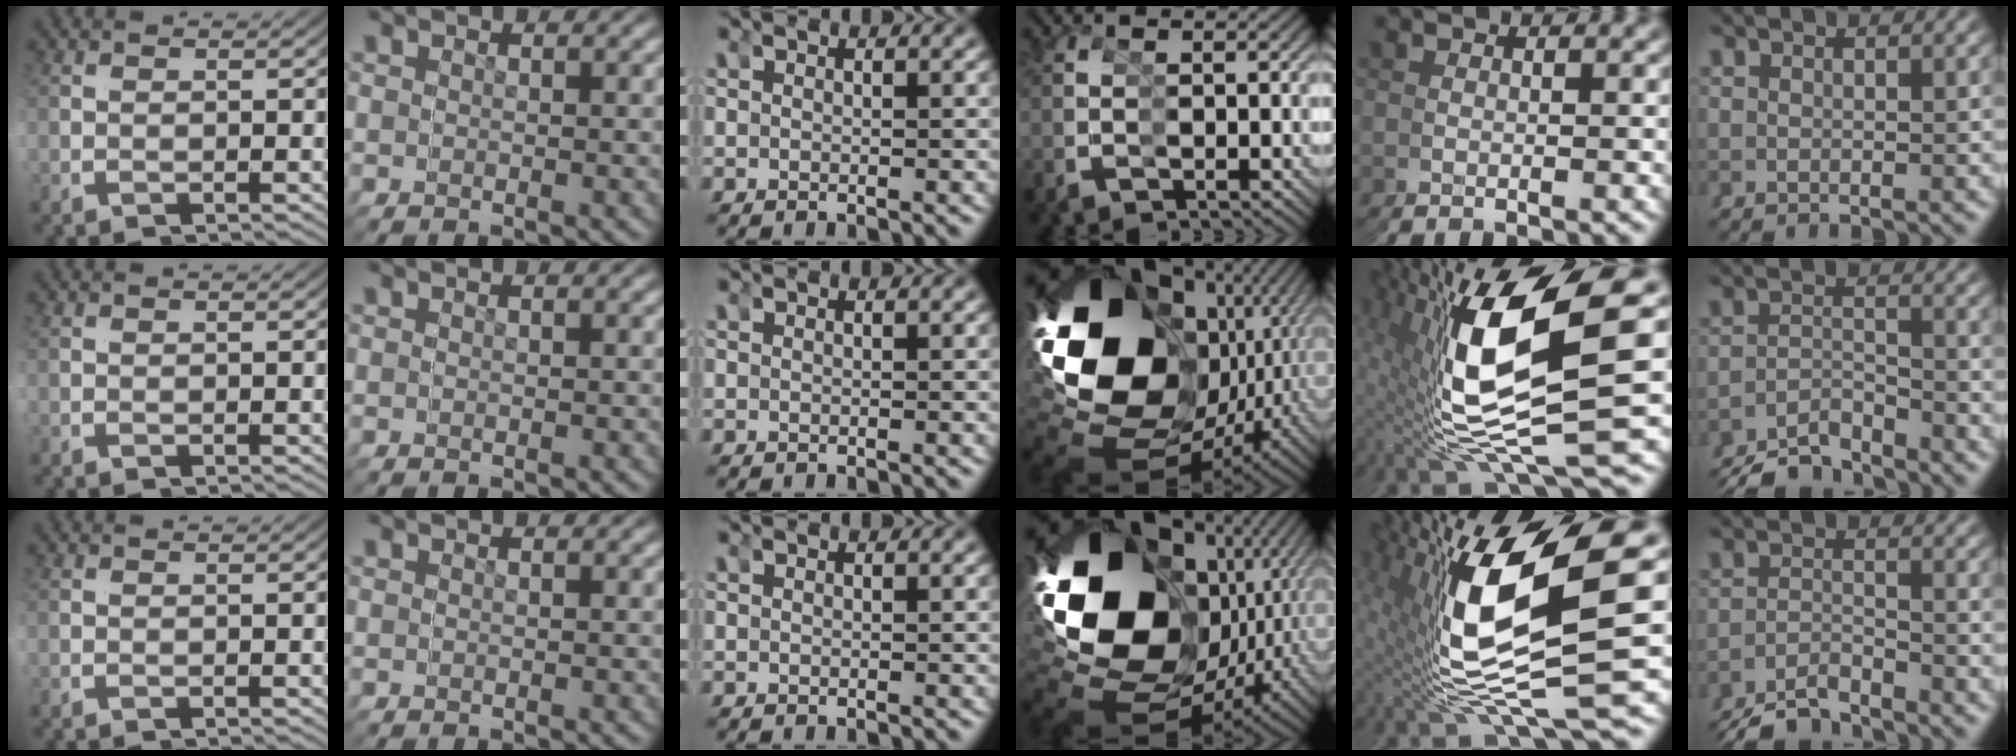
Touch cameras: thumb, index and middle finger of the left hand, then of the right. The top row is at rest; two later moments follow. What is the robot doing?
{"motion": "grasp_and_lifting", "object": "scissors"}